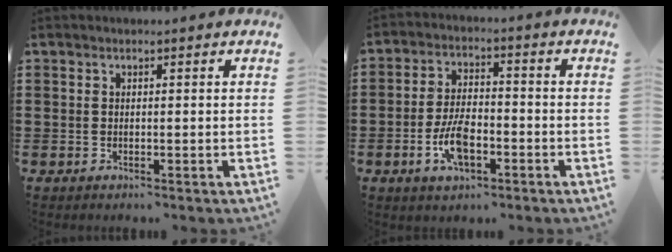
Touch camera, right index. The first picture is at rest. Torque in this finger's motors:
{"motor_torque": [2.14, 0.00, 0.60, 0.08]}